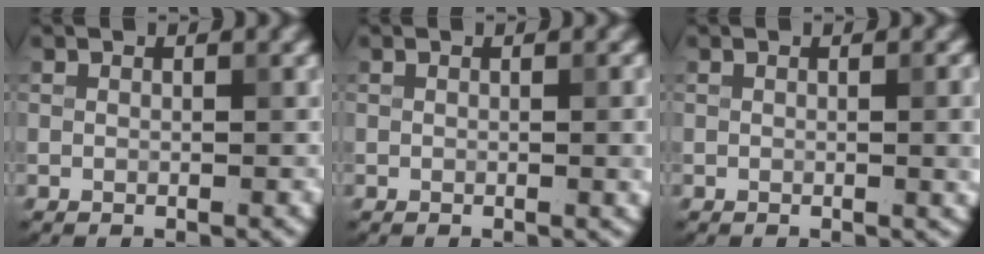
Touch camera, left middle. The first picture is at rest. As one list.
[{"total": 1.7, "force": [0.0, 0.5, 1.7], "torque": [-0.019, -0.002, -0.002]}, {"total": 2.4, "force": [0.0, 0.7, 2.3], "torque": [-0.023, -0.001, -0.003]}]